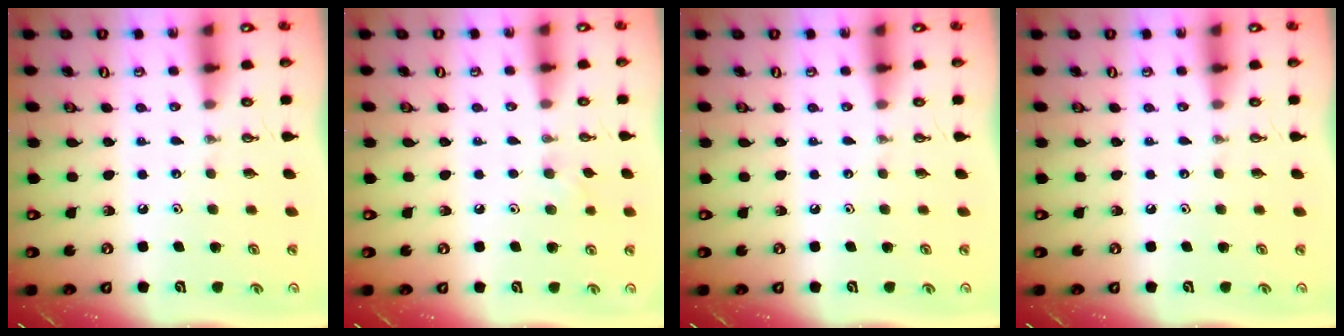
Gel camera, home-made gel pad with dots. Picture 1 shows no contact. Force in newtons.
{"total": 5.8, "press": 5.7, "slide": 1.2}
{"total": 0.0}
{"total": 0.0}